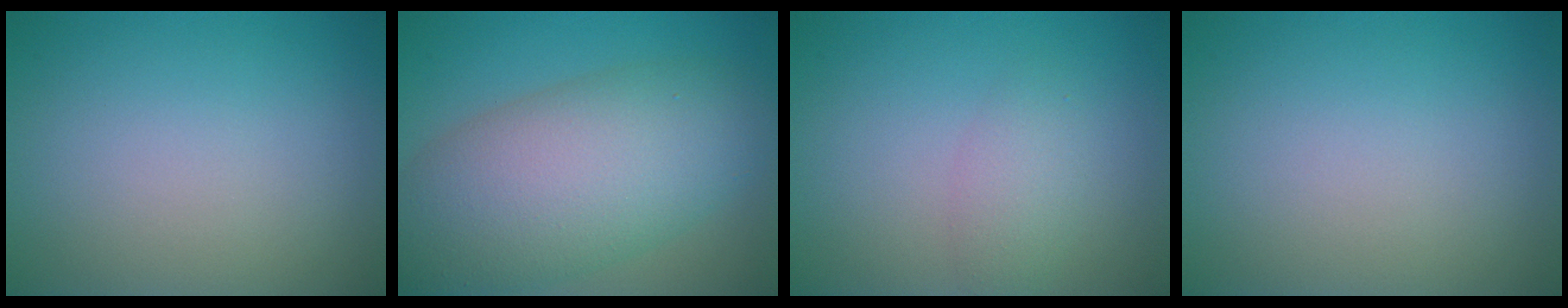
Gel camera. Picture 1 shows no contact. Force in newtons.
{"total": 10.5, "press": 10.5, "slide": 0.6}
{"total": 2.0, "press": 2.0, "slide": 0.1}
{"total": 0.0}